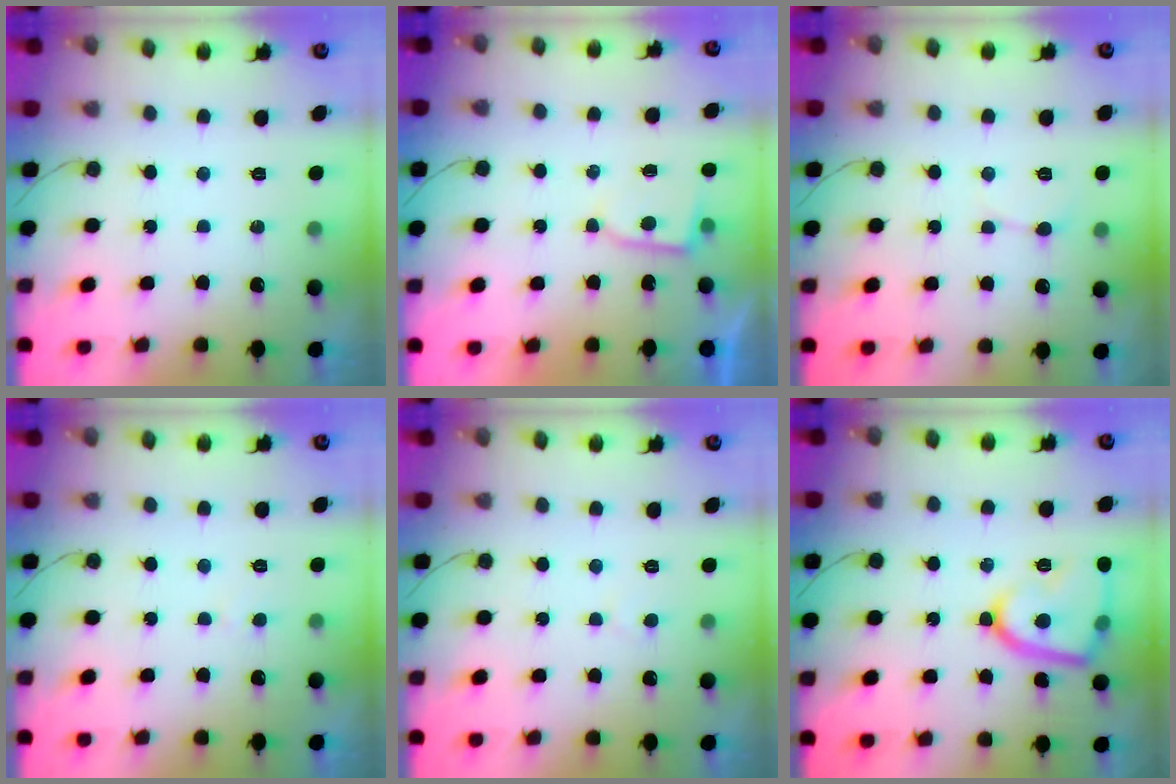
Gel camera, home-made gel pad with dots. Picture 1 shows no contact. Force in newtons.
{"total": 4.1, "press": 4.1, "slide": 0.4}
{"total": 3.9, "press": 3.8, "slide": 0.4}
{"total": 2.1, "press": 2.1, "slide": 0.1}
{"total": 2.7, "press": 2.7, "slide": 0.2}
{"total": 15.1, "press": 15.0, "slide": 1.4}